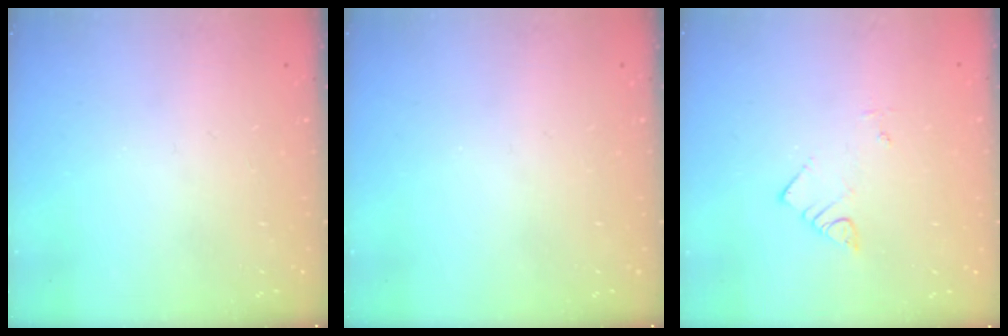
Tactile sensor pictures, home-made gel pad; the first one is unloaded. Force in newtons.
{"total": 0.0}
{"total": 3.4, "press": 3.4, "slide": 0.1}